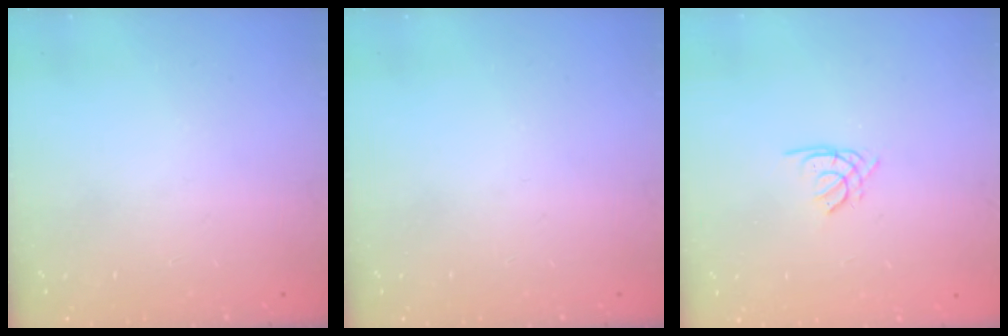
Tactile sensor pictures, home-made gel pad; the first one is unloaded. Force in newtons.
{"total": 0.0}
{"total": 1.4, "press": 1.4, "slide": 0.4}